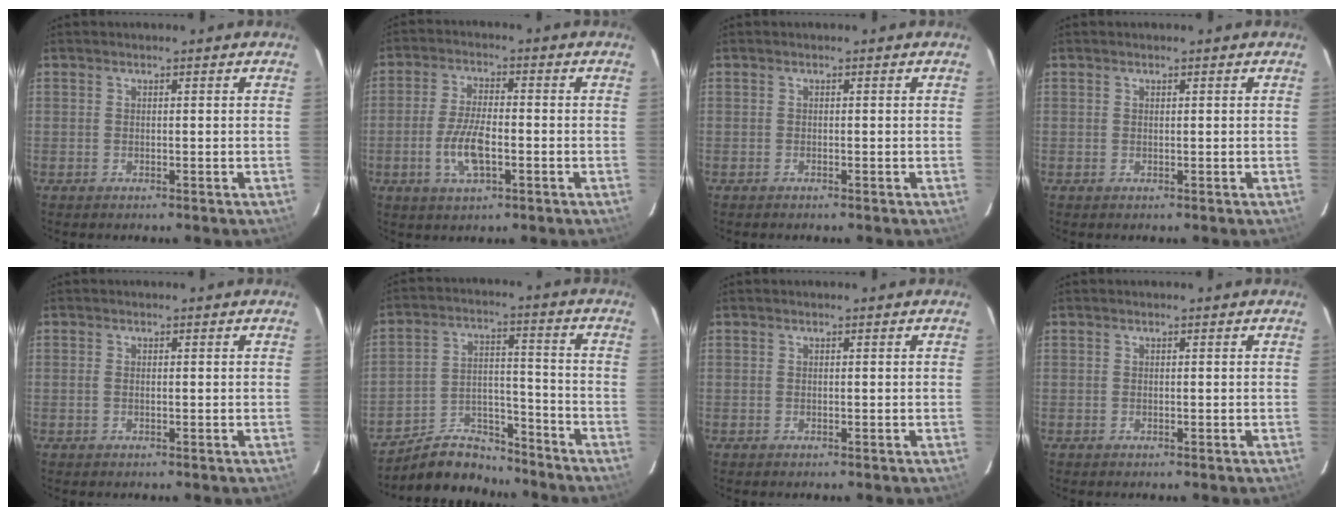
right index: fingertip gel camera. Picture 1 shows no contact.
{"total": 8.0, "force": [-2.4, 3.1, 7.0], "torque": [-0.146, -0.003, -0.045]}
{"total": 0.0}
{"total": 0.0}
{"total": 0.7, "force": [0.0, 0.4, 0.6], "torque": [-0.014, 0.000, -0.002]}
{"total": 11.5, "force": [-10.3, 4.4, 2.2], "torque": [-0.053, 0.033, -0.168]}
{"total": 0.0}
{"total": 0.0}